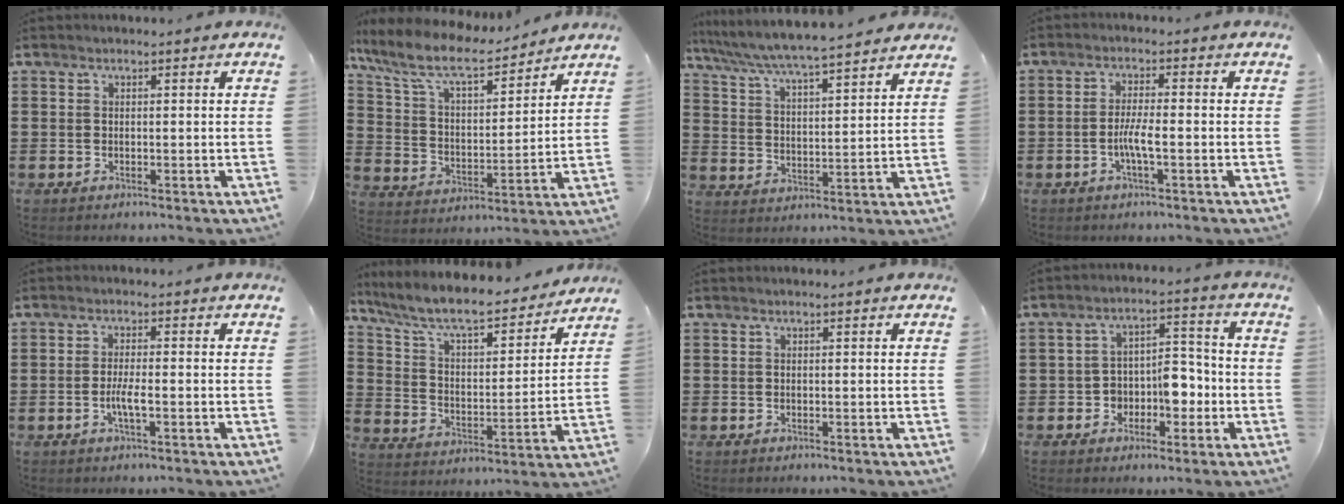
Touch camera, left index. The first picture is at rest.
{"total": 9.7, "force": [8.0, 2.2, 5.0], "torque": [-0.128, -0.038, 0.138]}
{"total": 5.3, "force": [5.1, -0.2, 1.5], "torque": [-0.053, -0.035, 0.083]}
{"total": 3.8, "force": [-1.1, 0.5, 3.6], "torque": [-0.078, -0.005, -0.026]}
{"total": 3.2, "force": [-0.9, 0.5, 3.0], "torque": [-0.060, -0.003, -0.018]}
{"total": 8.5, "force": [7.7, 1.1, 3.5], "torque": [-0.102, -0.052, 0.129]}
{"total": 0.0}
{"total": 6.2, "force": [-2.3, 4.3, 3.8], "torque": [-0.063, 0.012, -0.045]}